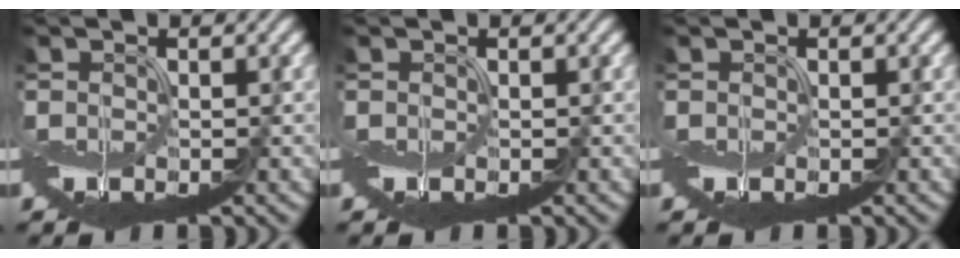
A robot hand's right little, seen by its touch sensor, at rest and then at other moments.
{"total": 0.0}
{"total": 0.0}